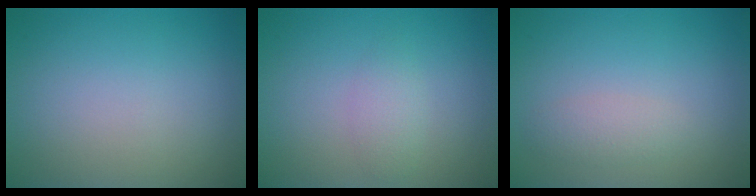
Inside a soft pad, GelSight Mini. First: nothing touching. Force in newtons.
{"total": 1.5, "press": 1.5, "slide": 0.0}
{"total": 1.5, "press": 1.5, "slide": 0.1}